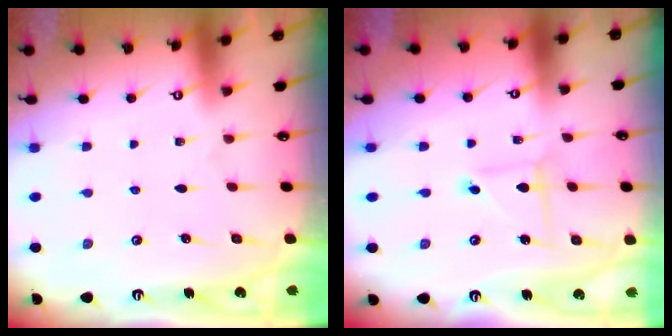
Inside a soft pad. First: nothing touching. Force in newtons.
{"total": 2.2, "press": 2.2, "slide": 0.3}